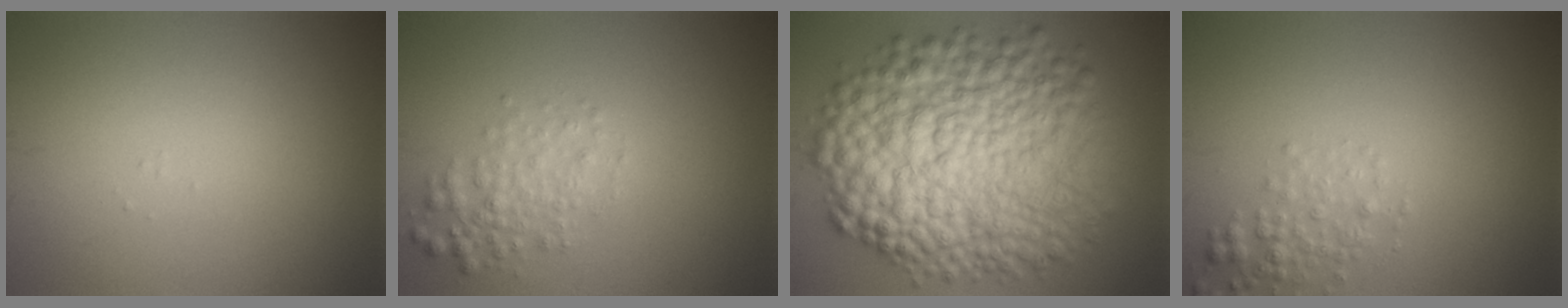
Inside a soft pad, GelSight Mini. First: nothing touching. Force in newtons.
{"total": 2.4, "press": 2.4, "slide": 0.1}
{"total": 14.5, "press": 14.5, "slide": 0.1}
{"total": 1.9, "press": 1.9, "slide": 0.1}